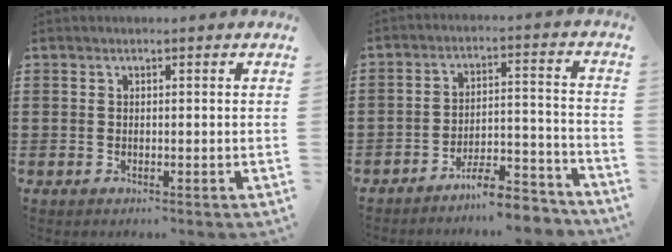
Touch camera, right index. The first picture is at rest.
{"total": 7.6, "force": [-6.9, 1.1, 2.9], "torque": [-0.046, 0.017, -0.130]}